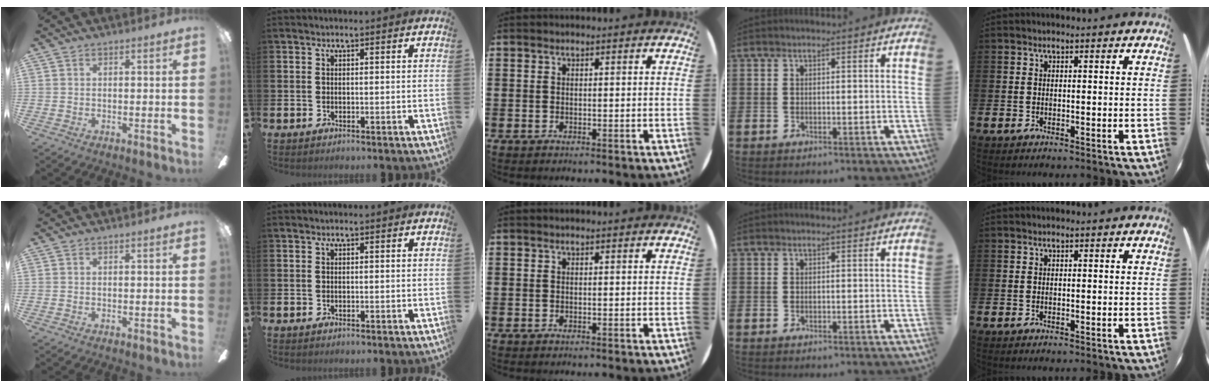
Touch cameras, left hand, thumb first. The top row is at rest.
{}